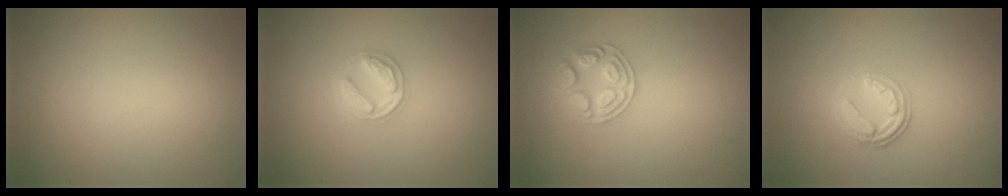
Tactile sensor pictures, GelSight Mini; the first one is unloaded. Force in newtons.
{"total": 2.6, "press": 2.5, "slide": 0.5}
{"total": 2.5, "press": 2.4, "slide": 0.6}
{"total": 2.8, "press": 2.4, "slide": 1.3}